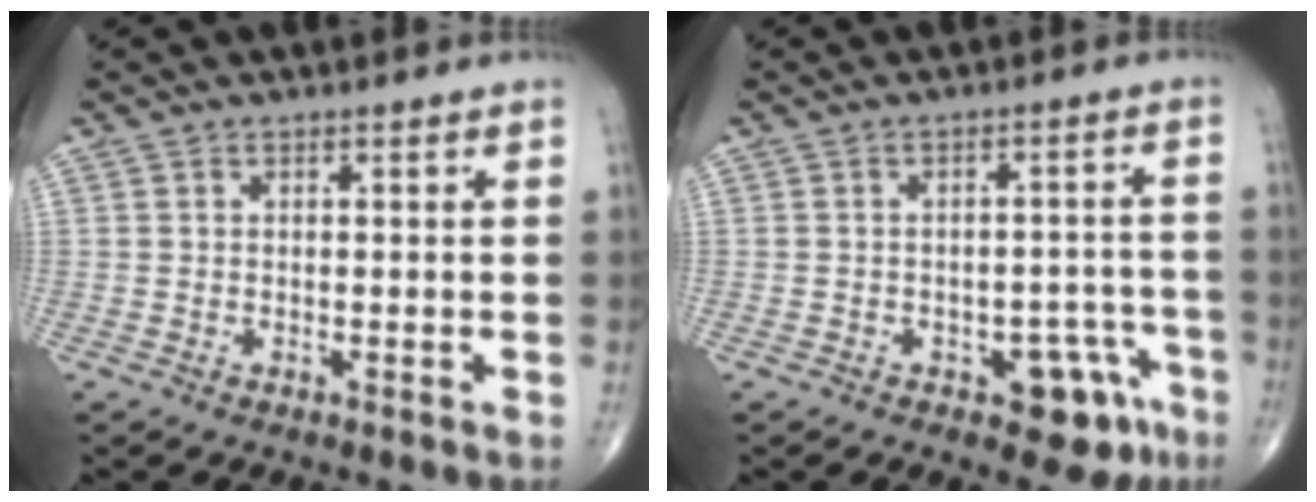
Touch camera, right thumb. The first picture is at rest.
{"total": 8.2, "force": [-4.2, 4.4, 5.5], "torque": [-0.034, 0.033, -0.047]}